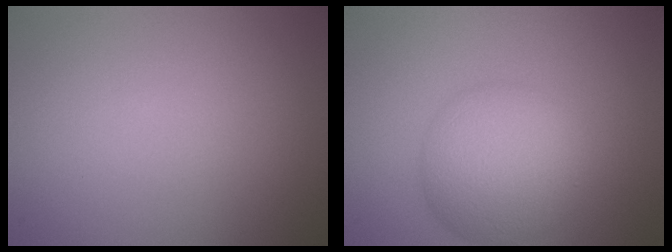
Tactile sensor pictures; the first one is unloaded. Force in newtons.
{"total": 6.5, "press": 6.5, "slide": 0.2}